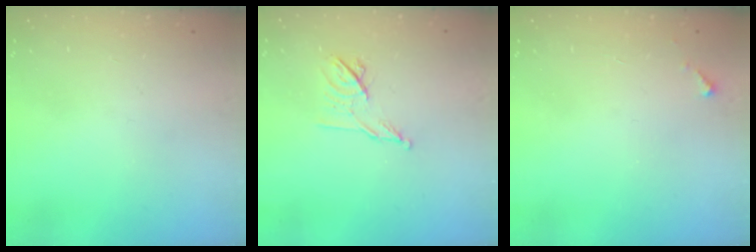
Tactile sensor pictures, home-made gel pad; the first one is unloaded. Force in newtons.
{"total": 8.1, "press": 8.0, "slide": 1.3}
{"total": 2.8, "press": 2.8, "slide": 0.1}